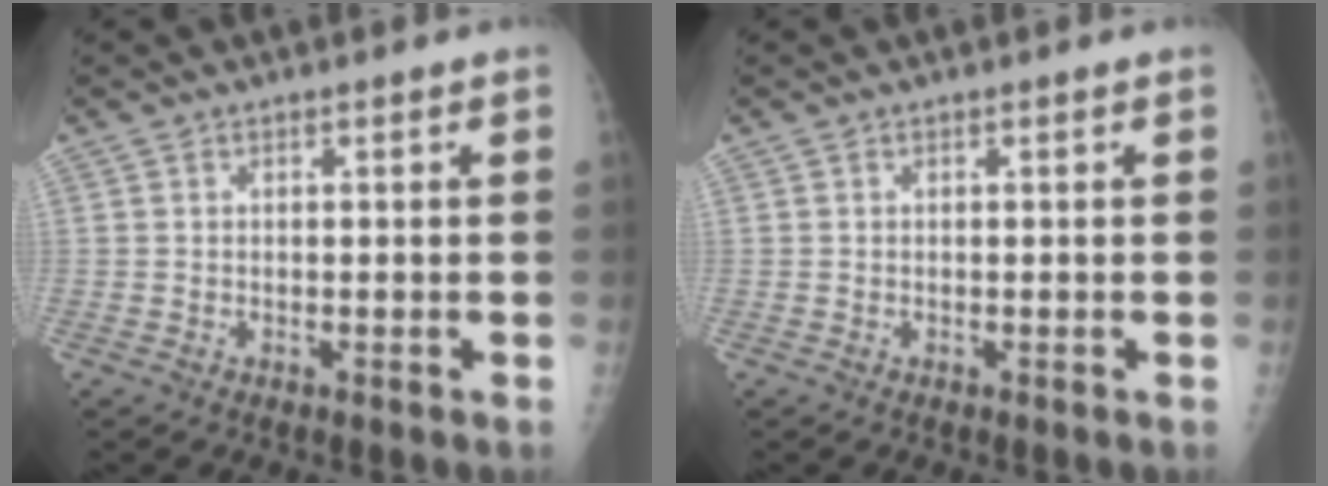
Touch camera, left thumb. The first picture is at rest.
{"total": 0.0}